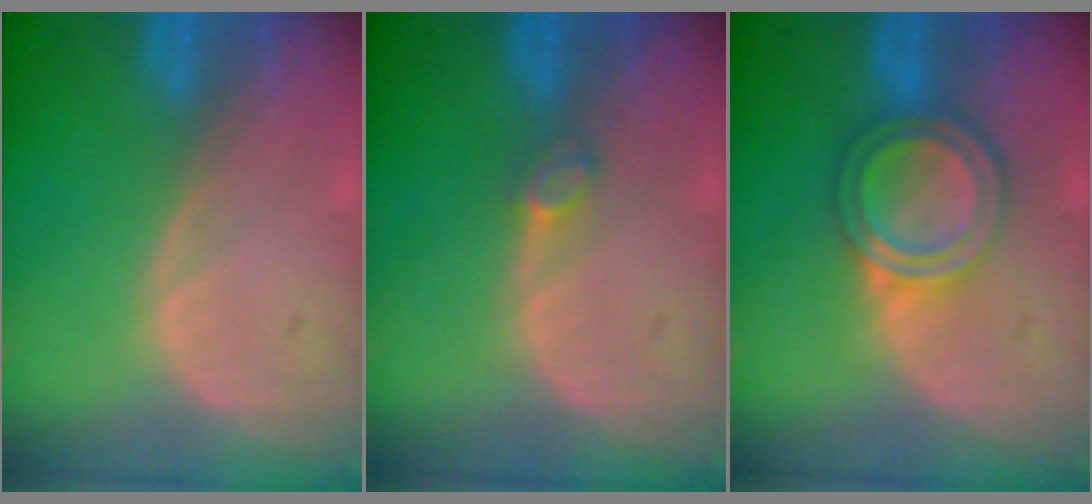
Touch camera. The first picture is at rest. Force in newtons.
{"total": 1.4, "press": 1.4, "slide": 0.2}
{"total": 6.1, "press": 5.3, "slide": 3.0}